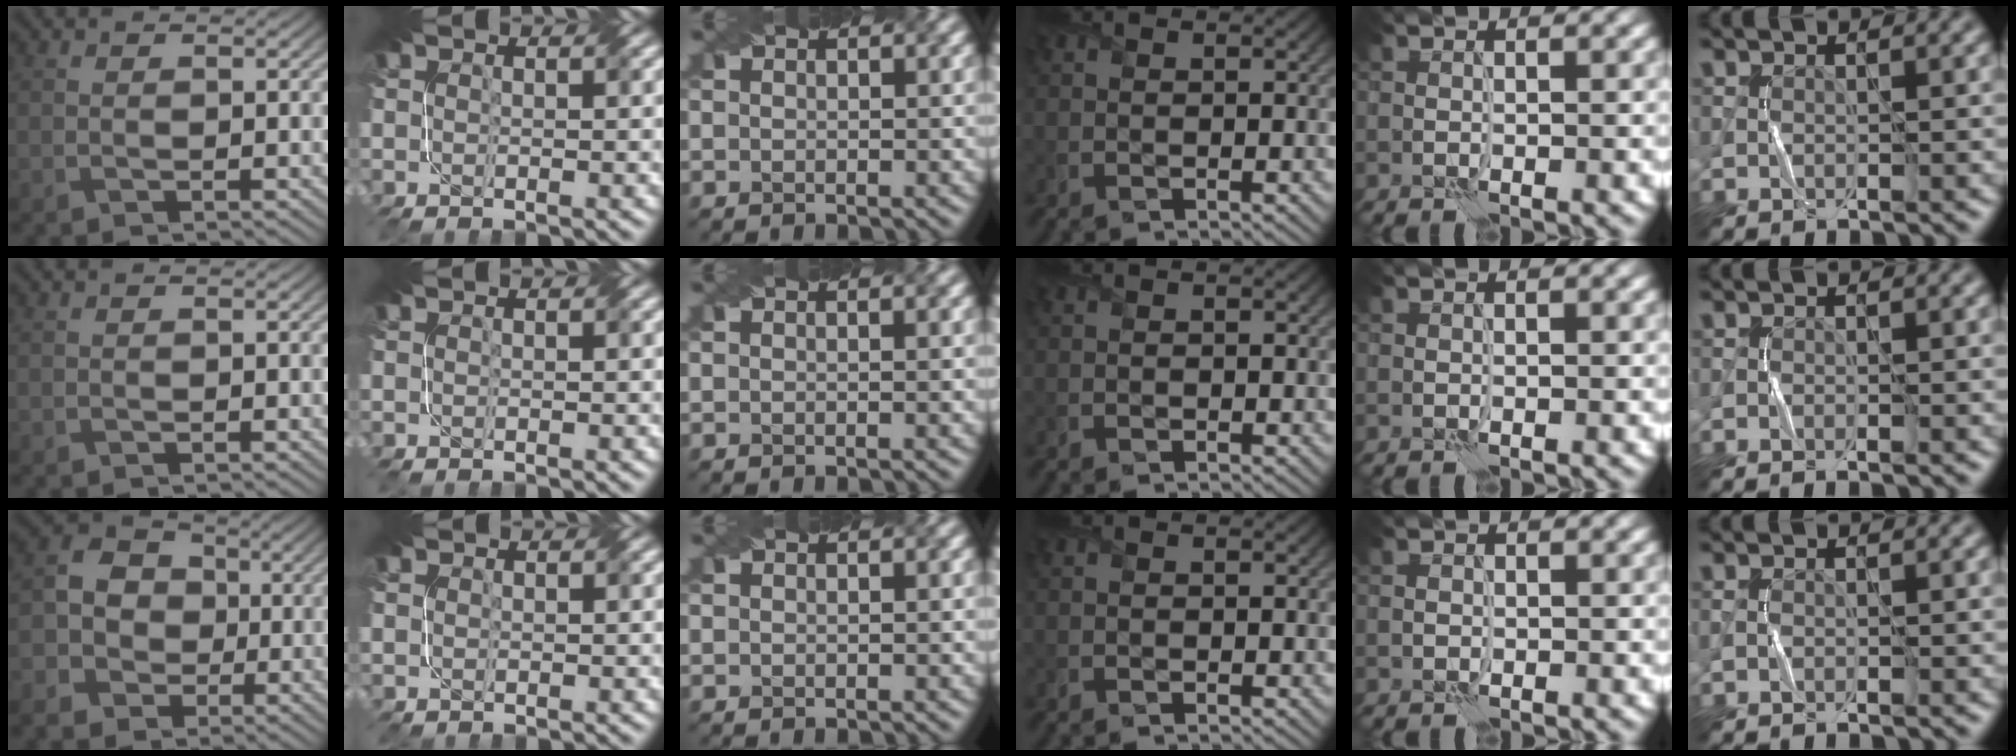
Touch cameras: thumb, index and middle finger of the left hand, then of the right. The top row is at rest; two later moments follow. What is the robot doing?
{"motion": "fold", "object": "netting"}